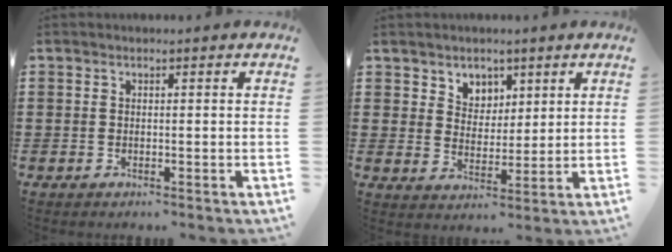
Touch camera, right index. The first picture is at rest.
{"total": 4.4, "force": [3.0, 3.3, 0.0], "torque": [-0.021, 0.005, 0.056]}